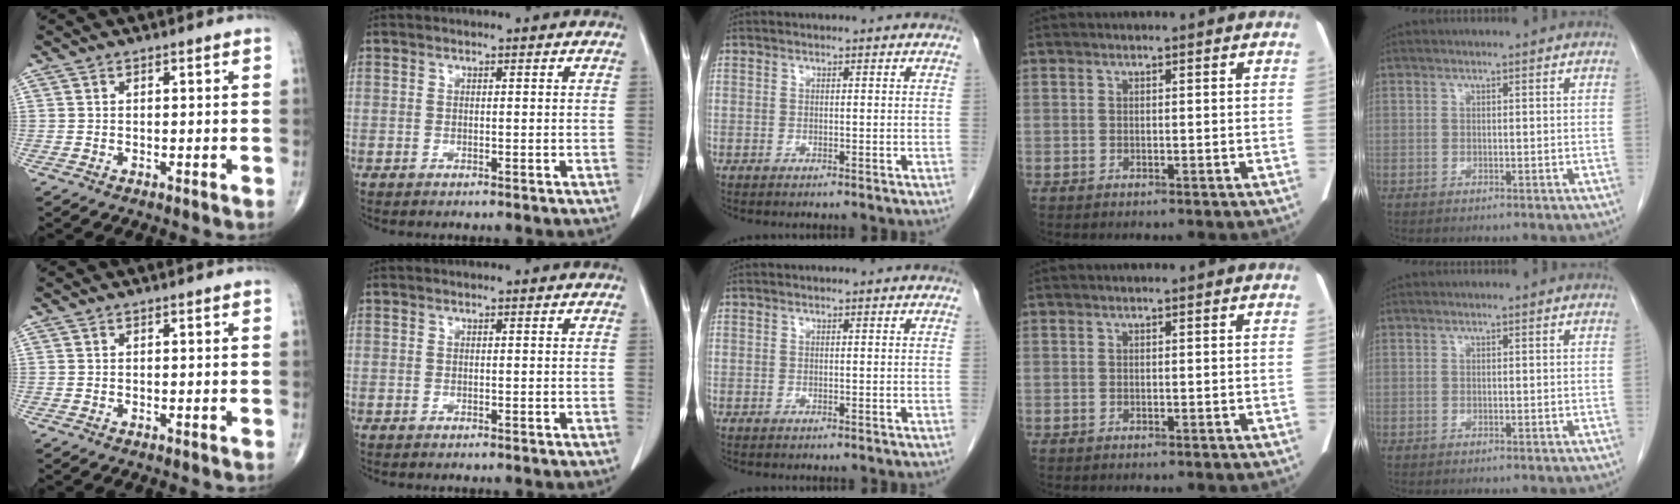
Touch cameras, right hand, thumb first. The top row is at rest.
{}